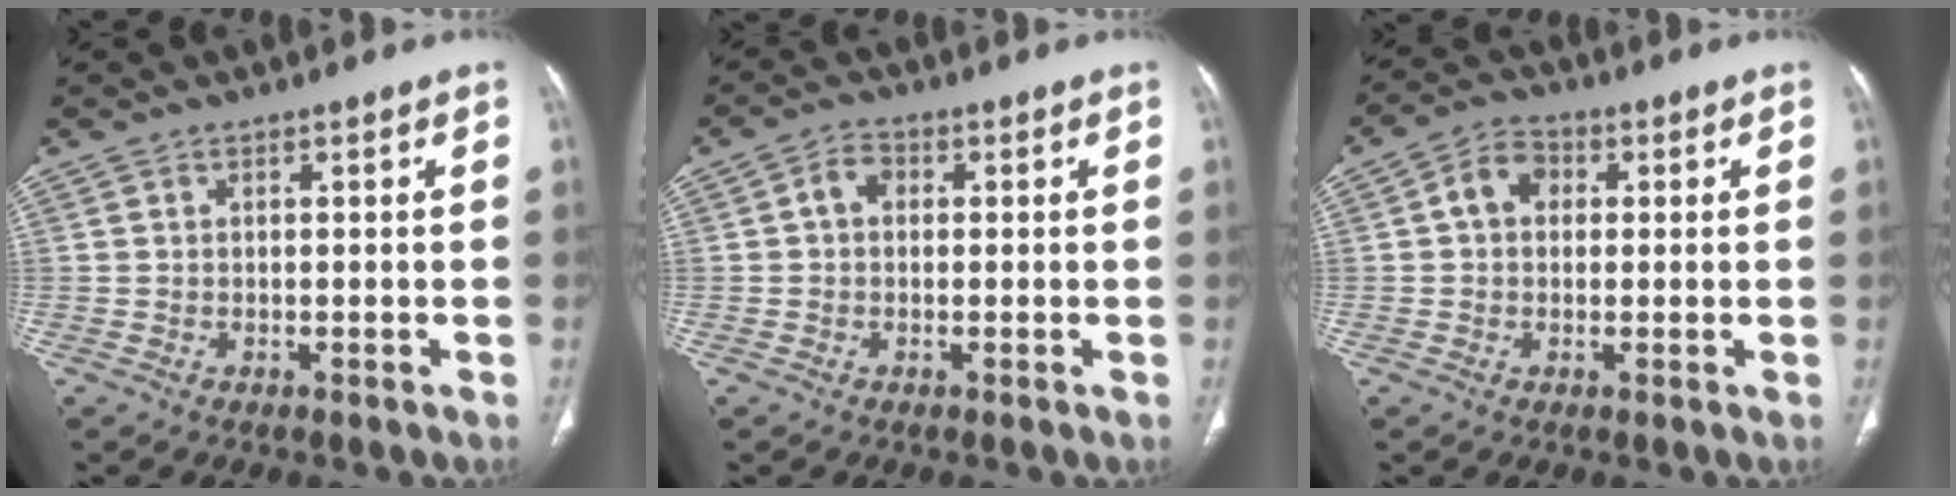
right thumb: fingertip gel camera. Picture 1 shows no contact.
{"total": 3.1, "force": [0.3, 2.4, 1.9], "torque": [-0.026, 0.014, -0.001]}
{"total": 5.5, "force": [0.8, 4.3, 3.4], "torque": [-0.045, 0.014, 0.006]}